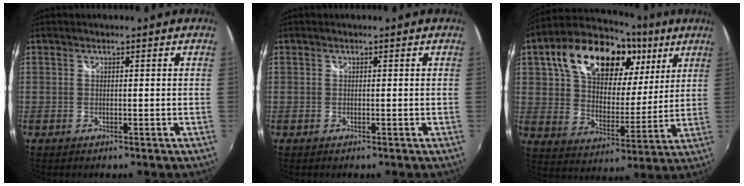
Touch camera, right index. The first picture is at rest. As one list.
[{"total": 0.0}, {"total": 27.1, "force": [12.9, 15.3, 18.2], "torque": [-0.355, 0.072, 0.216]}]